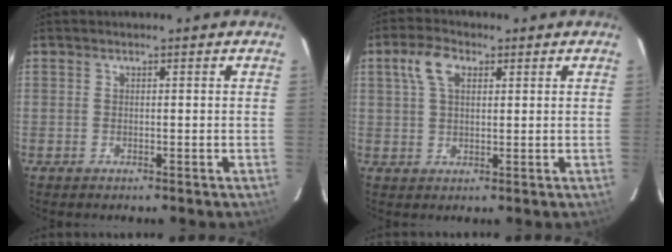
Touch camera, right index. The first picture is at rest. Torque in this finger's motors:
{"motor_torque": [0.20, -0.02, 0.13, 0.06]}